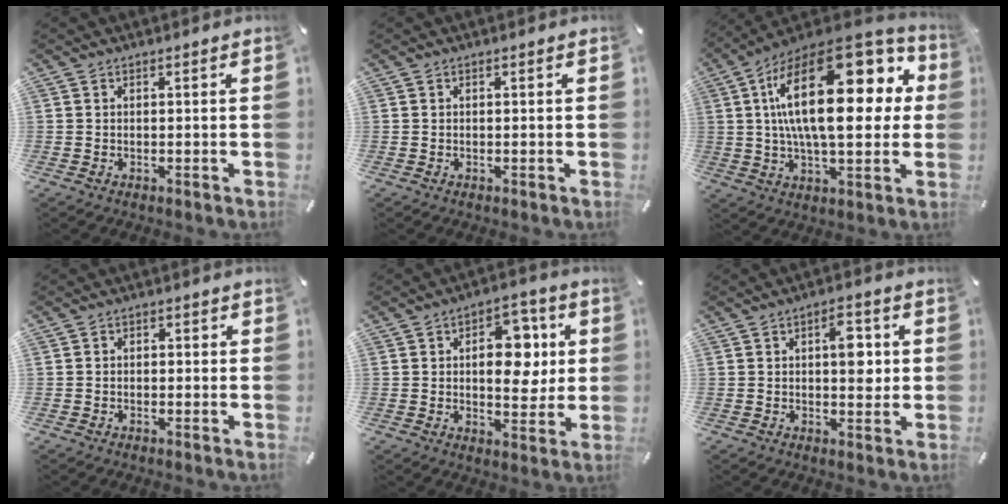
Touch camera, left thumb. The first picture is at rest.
{"total": 0.0}
{"total": 29.2, "force": [6.3, 13.9, 24.9], "torque": [-0.438, -0.032, 0.098]}
{"total": 1.8, "force": [-1.1, 1.3, 0.6], "torque": [-0.010, 0.010, -0.024]}
{"total": 12.3, "force": [2.2, 8.0, 9.1], "torque": [-0.110, -0.004, 0.032]}
{"total": 7.7, "force": [1.2, 4.1, 6.4], "torque": [-0.075, -0.005, 0.012]}